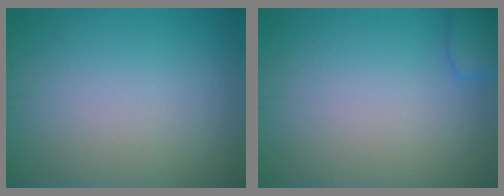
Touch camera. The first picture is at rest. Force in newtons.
{"total": 1.9, "press": 1.9, "slide": 0.2}